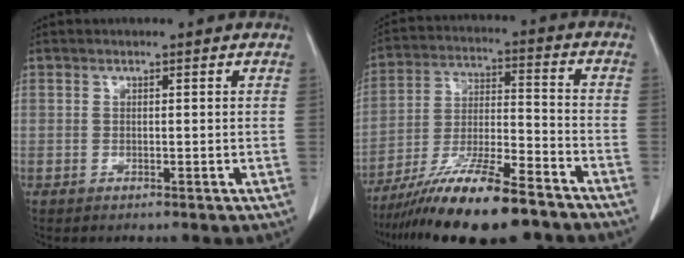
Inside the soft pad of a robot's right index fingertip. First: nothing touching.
{"total": 17.1, "force": [-13.2, 2.2, 10.7], "torque": [-0.196, -0.020, -0.230]}